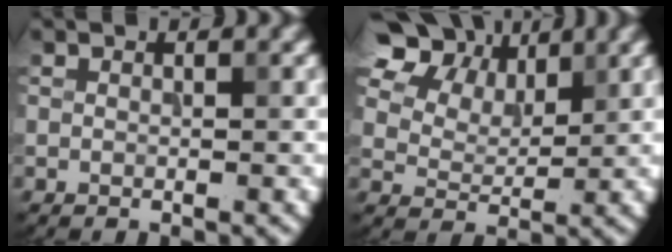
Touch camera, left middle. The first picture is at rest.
{"total": 9.4, "force": [5.8, 5.7, 4.7], "torque": [-0.108, 0.015, 0.106]}